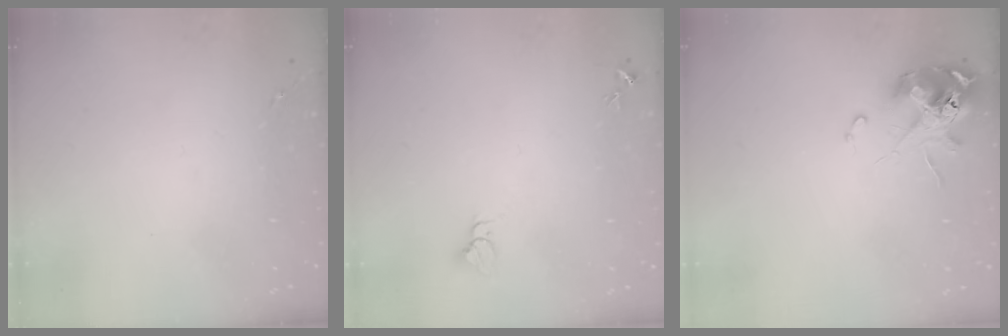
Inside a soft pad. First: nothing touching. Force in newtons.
{"total": 2.7, "press": 2.7, "slide": 0.1}
{"total": 11.3, "press": 11.2, "slide": 1.5}